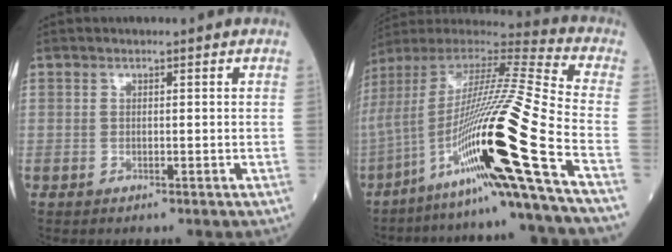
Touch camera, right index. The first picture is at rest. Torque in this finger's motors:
{"motor_torque": [2.14, 0.00, 1.06, 0.21]}